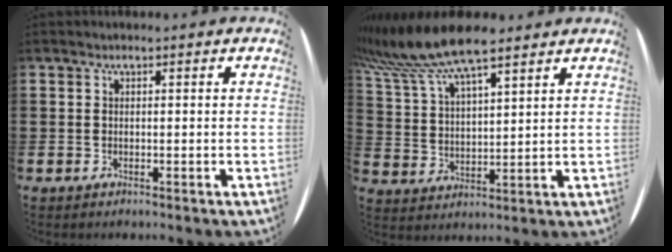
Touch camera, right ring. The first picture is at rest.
{"total": 9.2, "force": [8.4, 0.8, 3.6], "torque": [-0.101, -0.030, 0.154]}